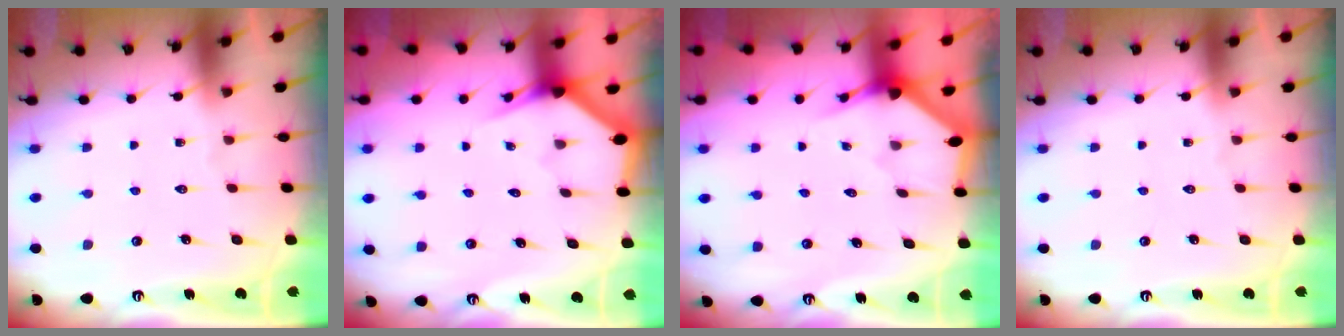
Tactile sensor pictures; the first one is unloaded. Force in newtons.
{"total": 2.8, "press": 2.8, "slide": 0.1}
{"total": 2.5, "press": 2.5, "slide": 0.2}
{"total": 0.0}